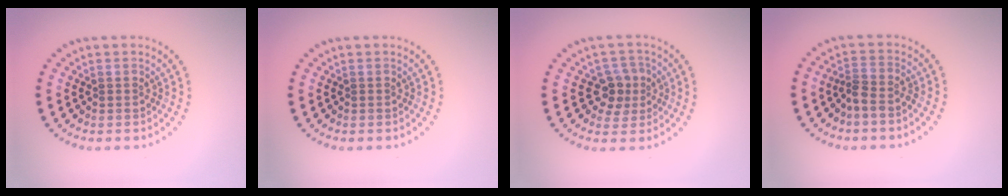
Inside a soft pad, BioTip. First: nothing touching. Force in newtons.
{"total": 0.0}
{"total": 2.7, "press": 2.5, "slide": 1.1}
{"total": 2.0, "press": 1.5, "slide": 1.4}